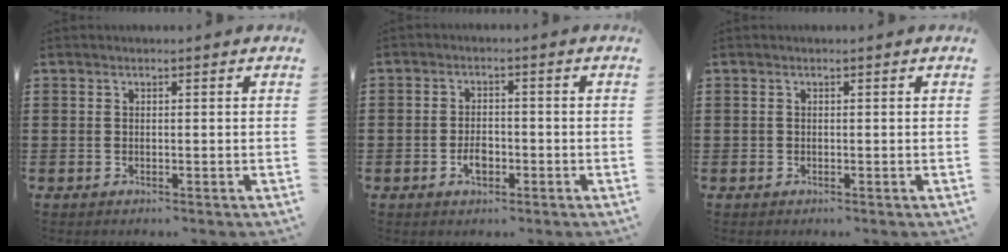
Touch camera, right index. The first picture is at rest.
{"total": 3.0, "force": [-1.2, 1.8, 2.0], "torque": [-0.039, 0.003, -0.021]}
{"total": 0.0}